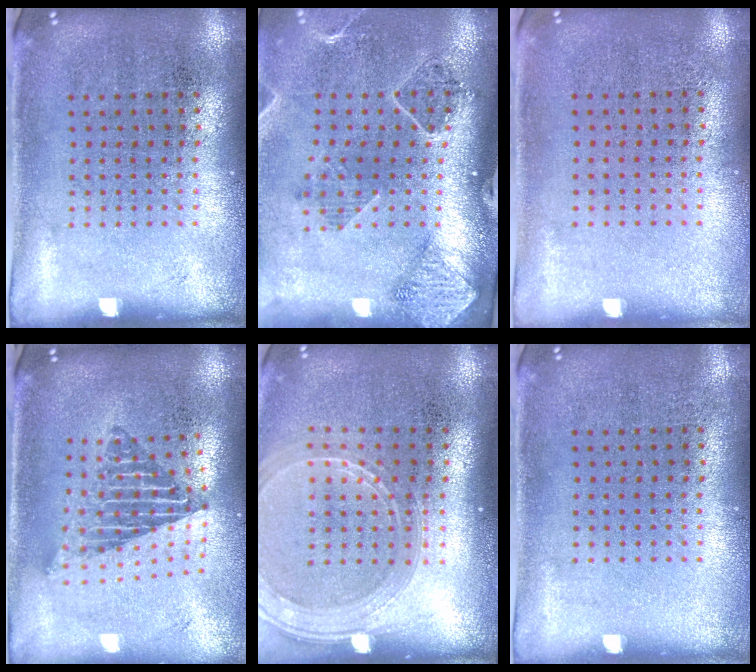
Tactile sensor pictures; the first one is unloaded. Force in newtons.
{"total": 1.5, "press": 1.5, "slide": 0.1}
{"total": 0.0}
{"total": 2.0, "press": 1.6, "slide": 1.3}
{"total": 1.9, "press": 1.7, "slide": 0.8}
{"total": 0.0}